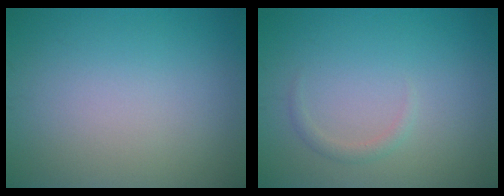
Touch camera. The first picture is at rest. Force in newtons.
{"total": 1.0, "press": 1.0, "slide": 0.1}